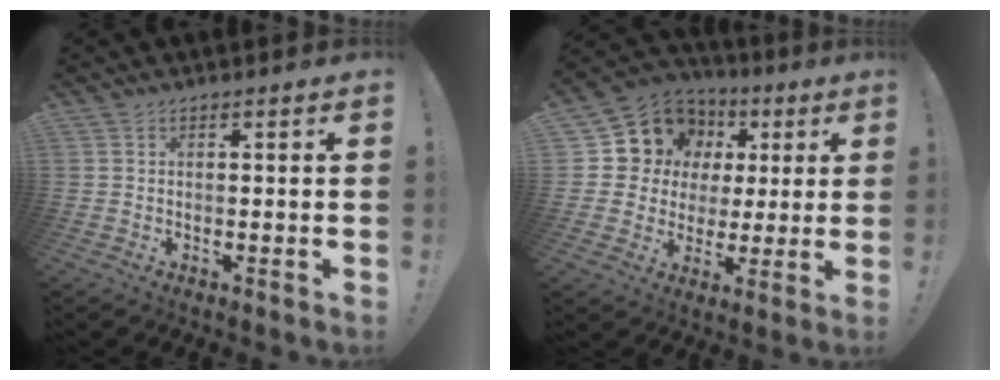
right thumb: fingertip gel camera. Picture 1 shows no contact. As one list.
[{"total": 12.3, "force": [5.2, 10.5, 3.7], "torque": [-0.051, -0.034, 0.113]}]